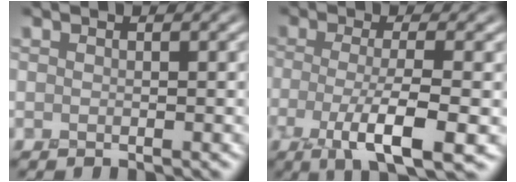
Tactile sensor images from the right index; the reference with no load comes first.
{"total": 5.6, "force": [-1.8, 1.3, 5.1], "torque": [-0.090, -0.001, -0.036]}